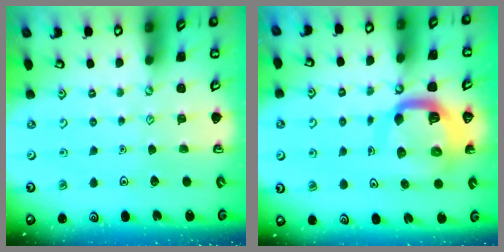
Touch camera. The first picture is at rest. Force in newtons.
{"total": 12.8, "press": 12.7, "slide": 1.6}